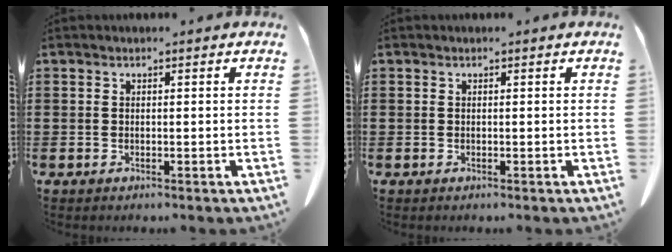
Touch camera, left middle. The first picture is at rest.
{"total": 0.0}